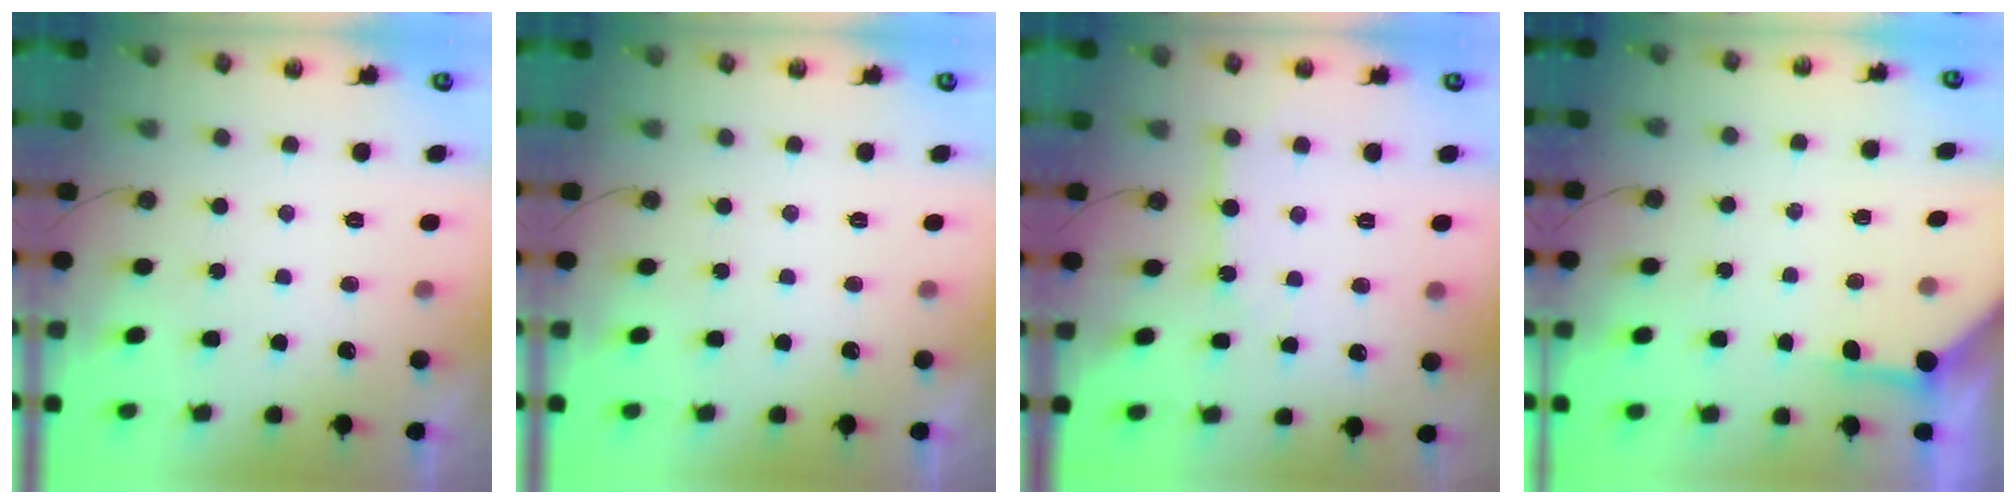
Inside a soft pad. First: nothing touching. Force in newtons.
{"total": 0.0}
{"total": 5.6, "press": 5.6, "slide": 0.4}
{"total": 3.8, "press": 3.7, "slide": 0.4}